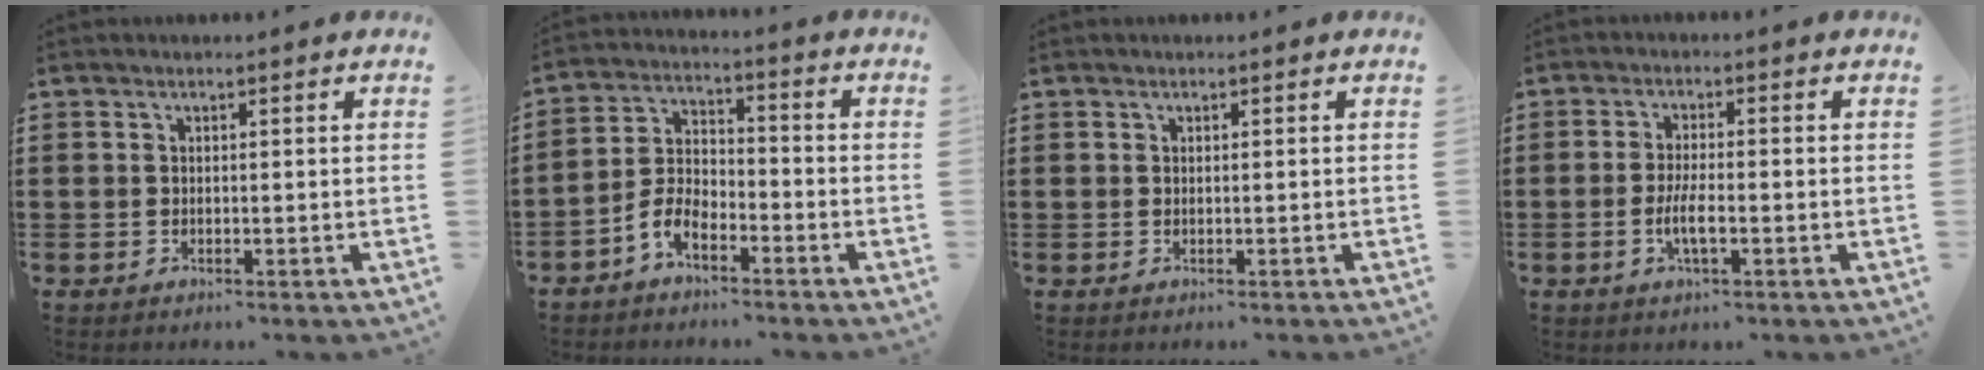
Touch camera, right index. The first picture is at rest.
{"total": 5.3, "force": [-3.8, 2.5, 2.7], "torque": [-0.071, 0.009, -0.080]}
{"total": 0.0}
{"total": 3.9, "force": [-1.2, 0.9, 3.6], "torque": [-0.076, -0.004, -0.025]}